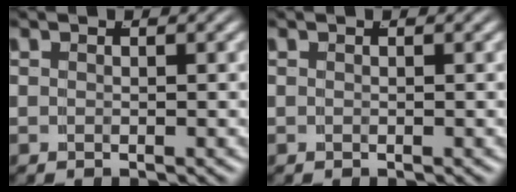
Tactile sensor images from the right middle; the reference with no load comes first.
{"total": 0.0}